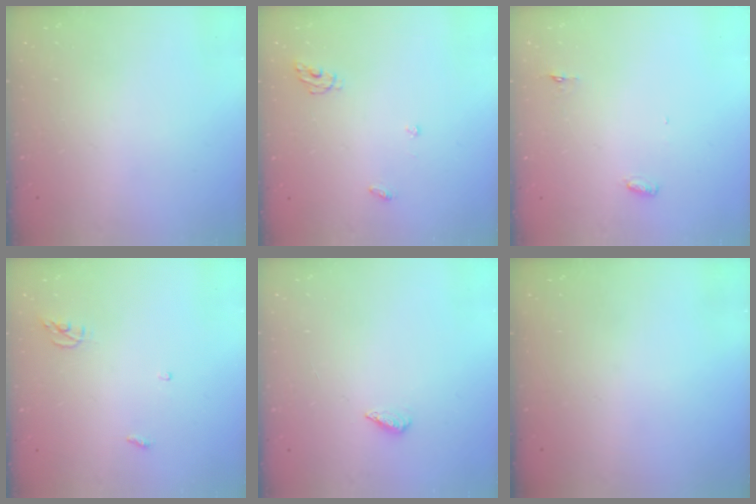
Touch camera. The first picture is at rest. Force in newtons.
{"total": 4.9, "press": 4.9, "slide": 0.4}
{"total": 3.0, "press": 2.8, "slide": 0.9}
{"total": 3.8, "press": 3.8, "slide": 0.3}
{"total": 2.3, "press": 2.2, "slide": 0.8}
{"total": 0.0}